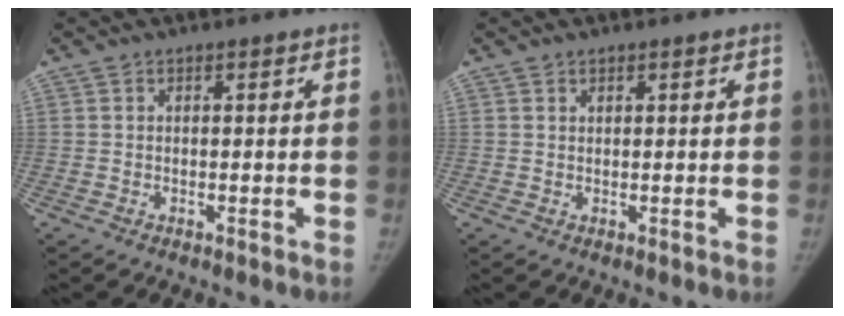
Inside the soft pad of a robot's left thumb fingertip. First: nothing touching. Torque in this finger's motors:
{"motor_torque": [-0.08, -0.04, -0.23, 0.09, -0.02]}